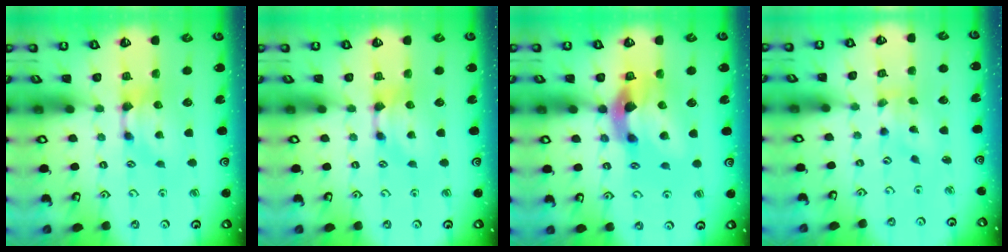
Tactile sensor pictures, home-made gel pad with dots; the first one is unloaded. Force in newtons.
{"total": 0.0}
{"total": 6.8, "press": 6.5, "slide": 1.9}
{"total": 2.2, "press": 2.0, "slide": 1.0}